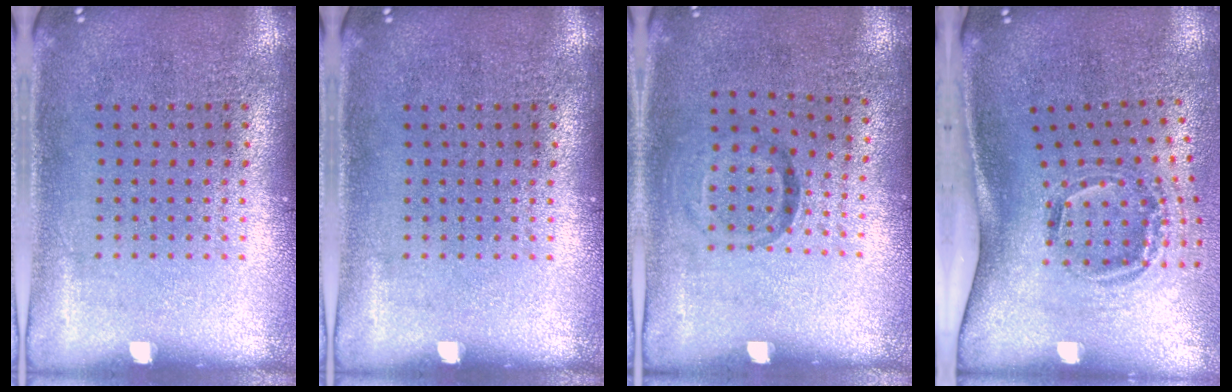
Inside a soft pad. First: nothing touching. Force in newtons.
{"total": 0.0}
{"total": 0.9, "press": 0.6, "slide": 0.8}
{"total": 2.0, "press": 1.2, "slide": 1.7}